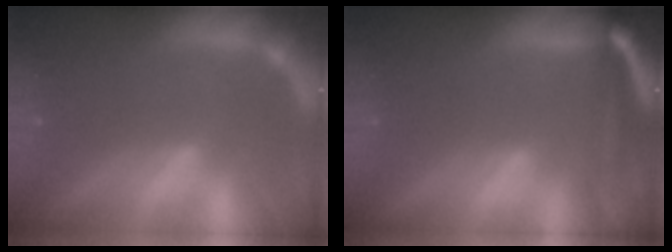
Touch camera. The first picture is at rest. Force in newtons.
{"total": 8.0}